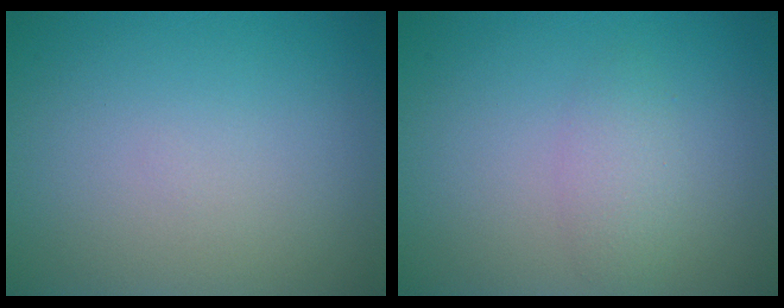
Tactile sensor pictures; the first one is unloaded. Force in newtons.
{"total": 1.9, "press": 1.9, "slide": 0.1}